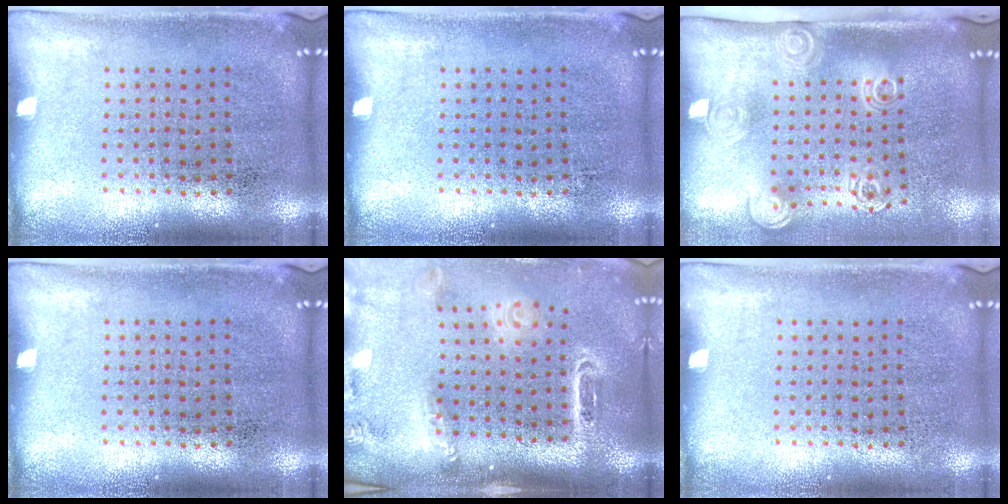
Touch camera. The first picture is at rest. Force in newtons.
{"total": 0.0}
{"total": 2.0, "press": 1.4, "slide": 1.5}
{"total": 0.0}
{"total": 2.8, "press": 1.9, "slide": 2.0}
{"total": 0.0}